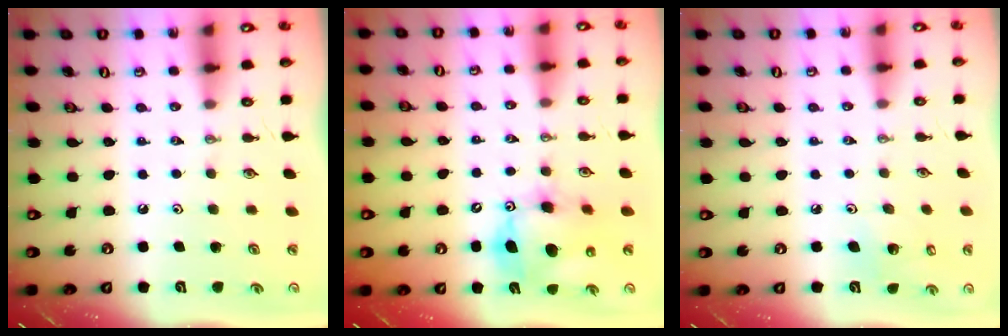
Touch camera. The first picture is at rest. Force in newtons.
{"total": 12.7, "press": 12.5, "slide": 2.4}
{"total": 5.0, "press": 4.5, "slide": 2.3}